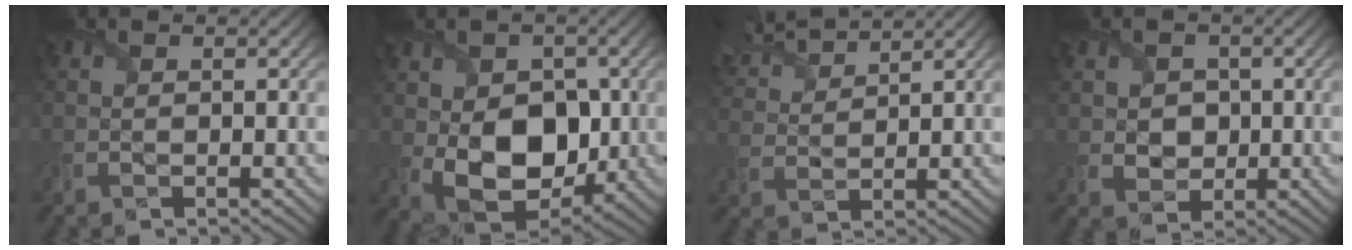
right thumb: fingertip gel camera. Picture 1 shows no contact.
{"total": 11.2, "force": [-0.7, 8.1, 7.8], "torque": [-0.142, -0.024, -0.004]}
{"total": 6.1, "force": [5.4, 1.1, 2.6], "torque": [-0.074, 0.020, 0.107]}
{"total": 3.5, "force": [0.4, 3.2, 1.4], "torque": [-0.046, -0.008, -0.002]}